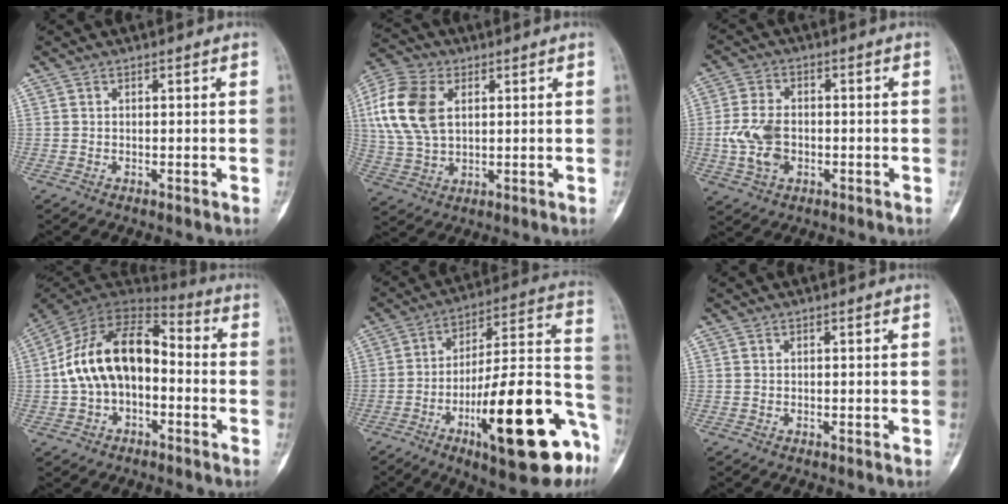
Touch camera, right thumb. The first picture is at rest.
{"total": 14.1, "force": [3.4, 9.1, 10.2], "torque": [-0.212, 0.004, 0.064]}
{"total": 8.4, "force": [-1.3, 5.7, 6.1], "torque": [-0.118, 0.007, -0.025]}
{"total": 17.1, "force": [-1.4, 10.7, 13.3], "torque": [-0.219, 0.053, -0.034]}
{"total": 27.1, "force": [-11.2, 7.8, 23.4], "torque": [-0.302, 0.059, -0.162]}
{"total": 0.0}